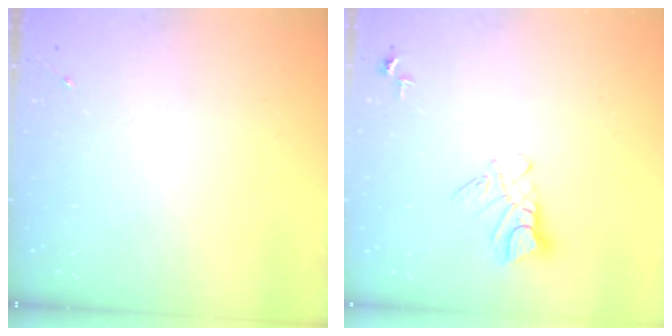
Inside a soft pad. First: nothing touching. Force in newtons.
{"total": 8.0, "press": 8.0, "slide": 0.7}